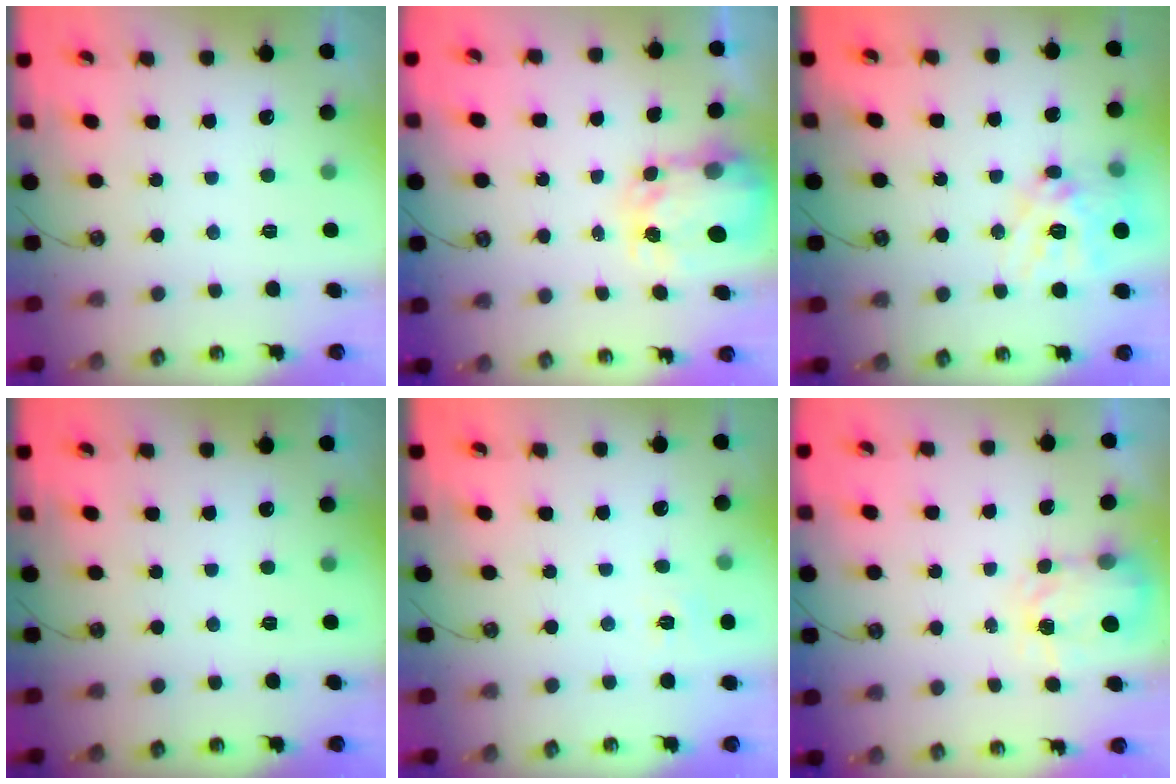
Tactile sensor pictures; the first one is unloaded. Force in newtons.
{"total": 5.8, "press": 5.7, "slide": 0.7}
{"total": 15.1, "press": 15.1, "slide": 1.3}
{"total": 0.0}
{"total": 5.1, "press": 5.0, "slide": 0.7}
{"total": 3.6, "press": 3.6, "slide": 0.6}